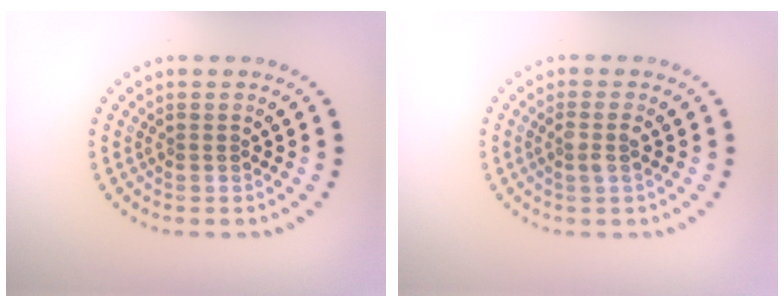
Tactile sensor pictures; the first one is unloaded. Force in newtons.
{"total": 1.5, "press": 1.3, "slide": 0.9}